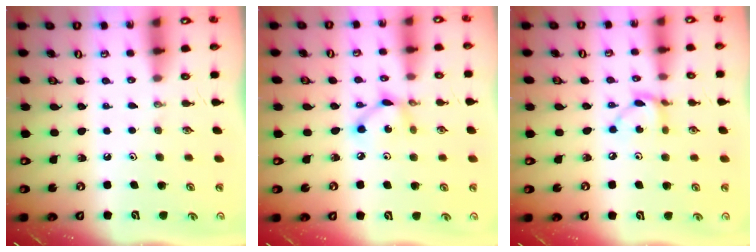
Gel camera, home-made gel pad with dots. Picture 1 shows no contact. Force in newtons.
{"total": 6.2, "press": 6.2, "slide": 0.2}
{"total": 5.9, "press": 5.9, "slide": 0.3}